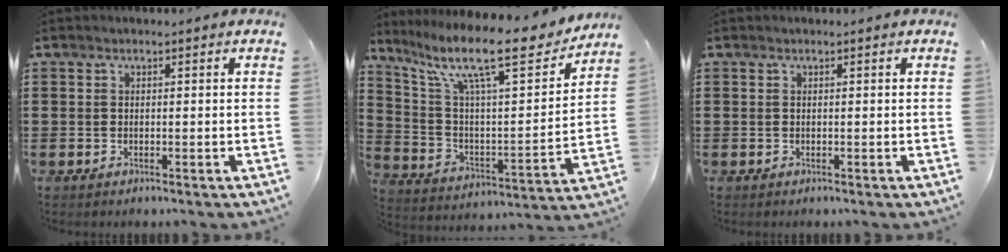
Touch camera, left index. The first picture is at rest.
{"total": 14.7, "force": [10.7, 2.8, 9.8], "torque": [-0.202, -0.063, 0.172]}
{"total": 0.0}